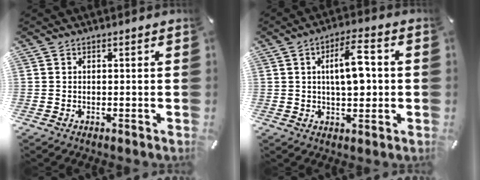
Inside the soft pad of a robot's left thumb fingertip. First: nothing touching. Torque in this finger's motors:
{"motor_torque": [1.44, 1.55, 1.05, -0.34, 0.40]}